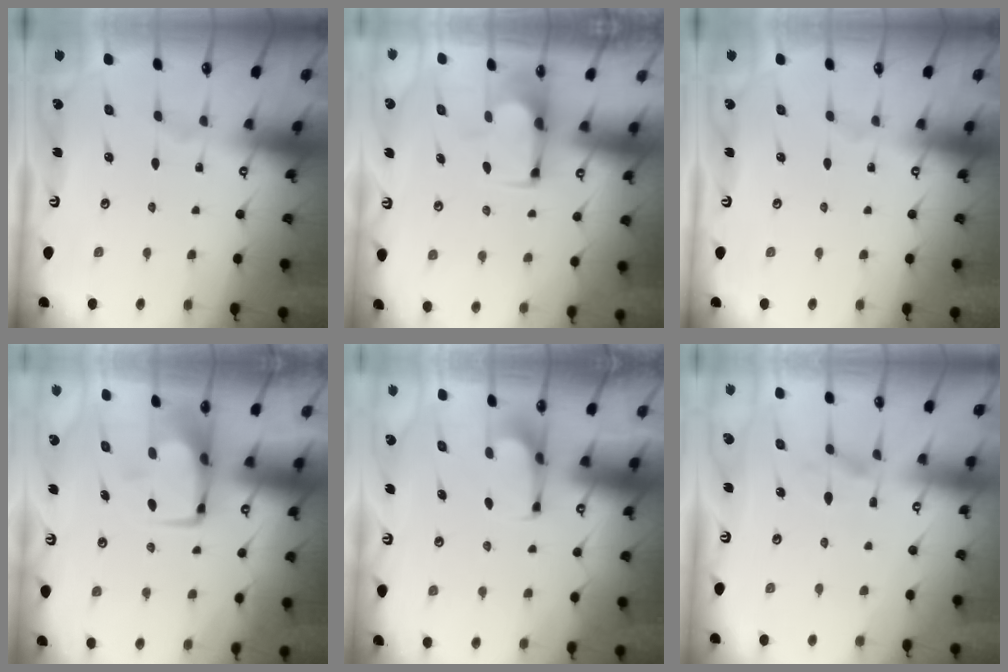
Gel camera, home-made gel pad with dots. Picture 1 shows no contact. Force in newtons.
{"total": 1.9, "press": 1.6, "slide": 1.0}
{"total": 0.0}
{"total": 0.6, "press": 0.2, "slide": 0.5}
{"total": 1.6, "press": 1.6, "slide": 0.2}
{"total": 1.4, "press": 1.0, "slide": 1.0}